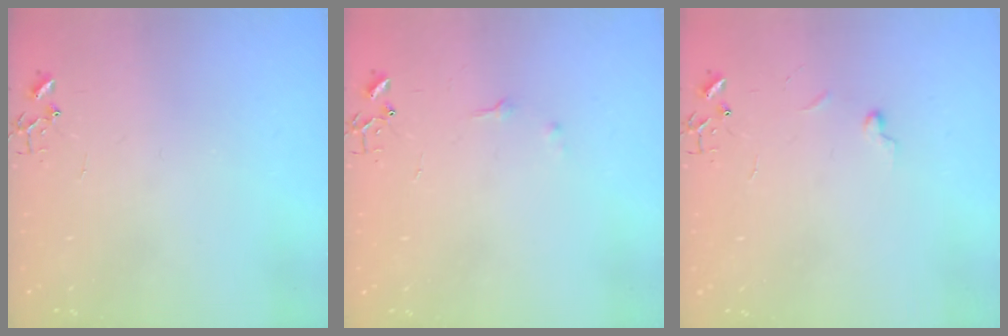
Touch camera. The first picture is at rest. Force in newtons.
{"total": 4.8, "press": 4.8, "slide": 0.7}
{"total": 5.0, "press": 5.0, "slide": 0.7}